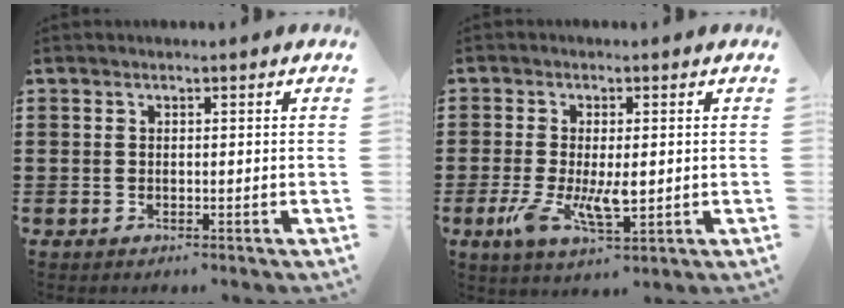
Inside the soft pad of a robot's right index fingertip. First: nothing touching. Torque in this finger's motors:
{"motor_torque": [0.86, -0.50, 0.68, 0.13]}